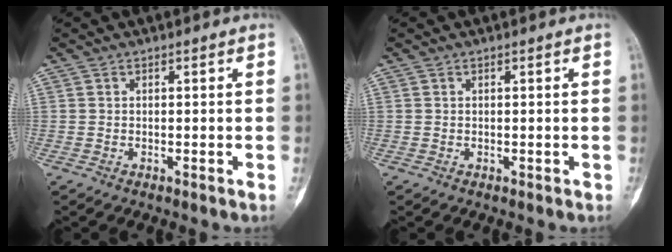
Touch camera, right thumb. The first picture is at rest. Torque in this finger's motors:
{"motor_torque": [0.21, 0.21, 0.18, 0.00, 0.04]}